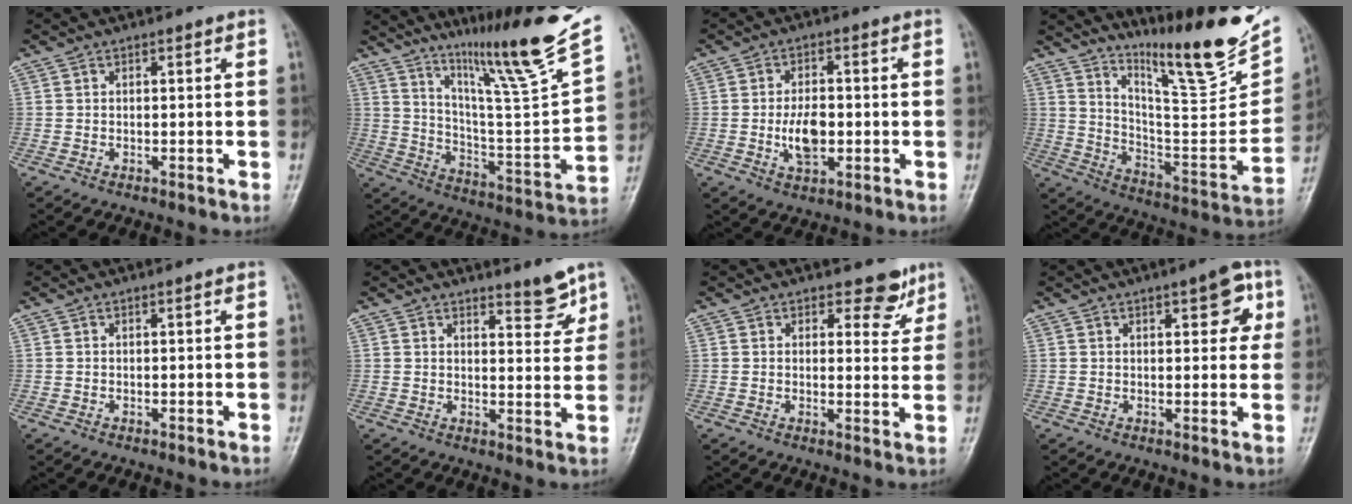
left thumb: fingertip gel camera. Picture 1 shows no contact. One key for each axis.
{"total": 24.0, "fx": 16.3, "fy": 1.6, "fz": 17.5, "tx": -0.242, "ty": -0.078, "tz": 0.271}
{"total": 7.0, "fx": -1.0, "fy": 4.0, "fz": 5.7, "tx": -0.091, "ty": 0.001, "tz": -0.017}
{"total": 22.9, "fx": 17.0, "fy": 3.7, "fz": 15.0, "tx": -0.196, "ty": -0.110, "tz": 0.274}
{"total": 0.0}
{"total": 4.3, "fx": 3.6, "fy": 1.2, "fz": 2.0, "tx": -0.012, "ty": -0.033, "tz": 0.051}
{"total": 4.8, "fx": 3.5, "fy": 2.7, "fz": 1.7, "tx": 0.011, "ty": -0.023, "tz": 0.043}
{"total": 6.6, "fx": 2.8, "fy": 2.9, "fz": 5.3, "tx": -0.038, "ty": -0.004, "tz": 0.027}